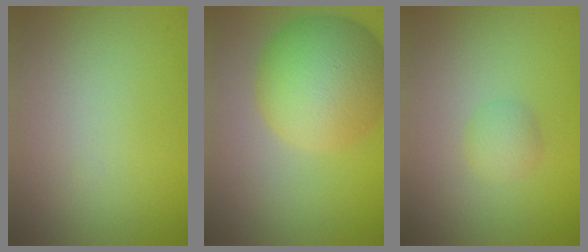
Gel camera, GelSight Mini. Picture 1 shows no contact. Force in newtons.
{"total": 10.0, "press": 10.0, "slide": 0.1}
{"total": 1.7, "press": 1.7, "slide": 0.1}